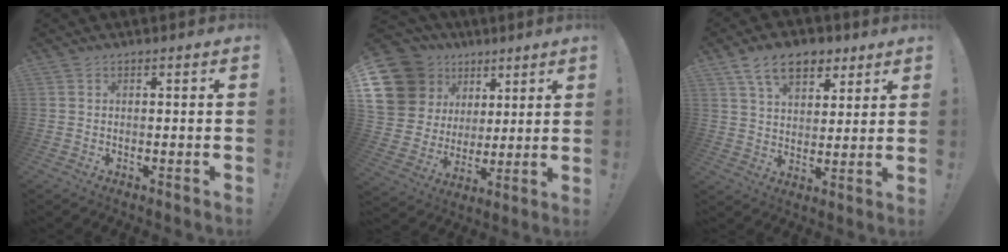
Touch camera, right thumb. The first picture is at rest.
{"total": 18.0, "force": [7.8, 14.5, 7.1], "torque": [-0.130, -0.038, 0.178]}
{"total": 12.7, "force": [7.4, 7.7, 6.9], "torque": [-0.106, -0.023, 0.138]}